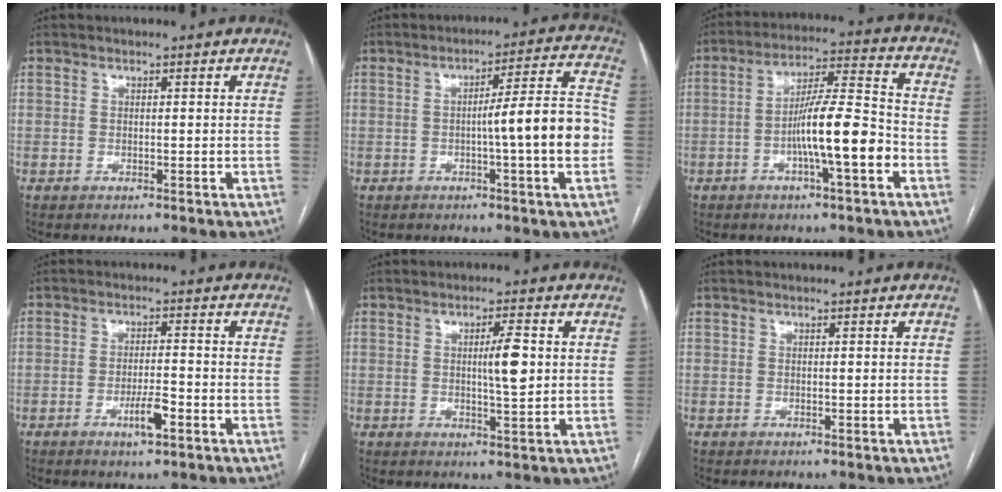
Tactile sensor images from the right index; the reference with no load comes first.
{"total": 10.7, "force": [-1.3, 1.0, 10.6], "torque": [-0.135, 0.031, -0.018]}
{"total": 11.7, "force": [-3.7, 1.0, 11.0], "torque": [-0.190, 0.010, -0.064]}
{"total": 4.3, "force": [-2.1, 0.6, 3.7], "torque": [-0.068, -0.002, -0.036]}
{"total": 4.9, "force": [0.6, 0.5, 4.8], "torque": [-0.077, 0.001, 0.009]}
{"total": 0.0}